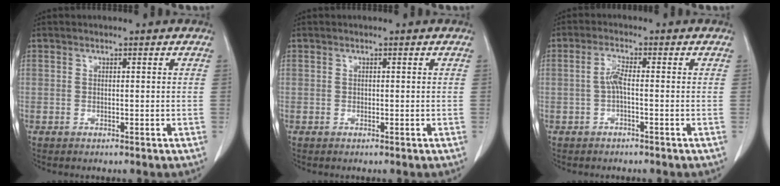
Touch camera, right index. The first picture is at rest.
{"total": 0.0}
{"total": 2.6, "force": [-0.4, 0.4, 2.5], "torque": [-0.050, 0.005, -0.007]}